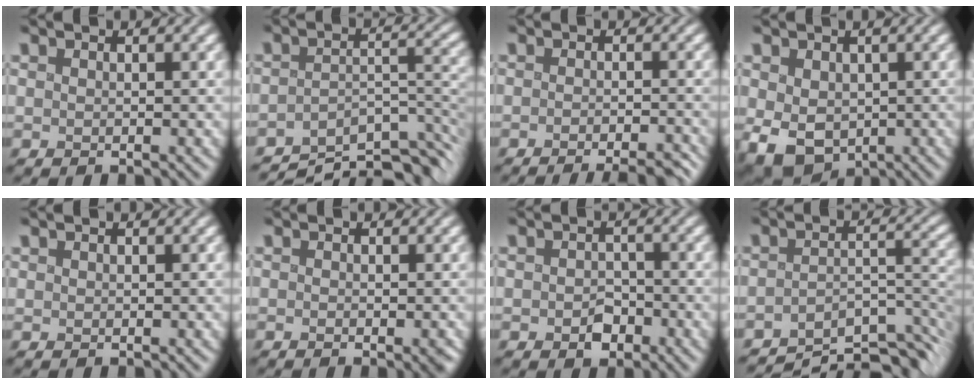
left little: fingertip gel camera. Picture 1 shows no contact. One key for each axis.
{"total": 9.5, "fx": -8.5, "fy": 2.3, "fz": 3.6, "tx": -0.037, "ty": -0.004, "tz": -0.137}
{"total": 3.9, "fx": -2.8, "fy": 0.9, "fz": 2.6, "tx": -0.011, "ty": -0.004, "tz": -0.033}
{"total": 4.9, "fx": -1.0, "fy": 3.6, "fz": 3.2, "tx": -0.073, "ty": -0.017, "tz": -0.017}
{"total": 0.0}
{"total": 1.2, "fx": -0.3, "fy": 0.4, "fz": 1.1, "tx": -0.009, "ty": -0.001, "tz": -0.006}
{"total": 2.3, "fx": -1.5, "fy": 1.5, "fz": 1.0, "tx": -0.009, "ty": -0.006, "tz": -0.030}
{"total": 8.8, "fx": -8.0, "fy": 1.6, "fz": 3.2, "tx": -0.029, "ty": -0.003, "tz": -0.130}